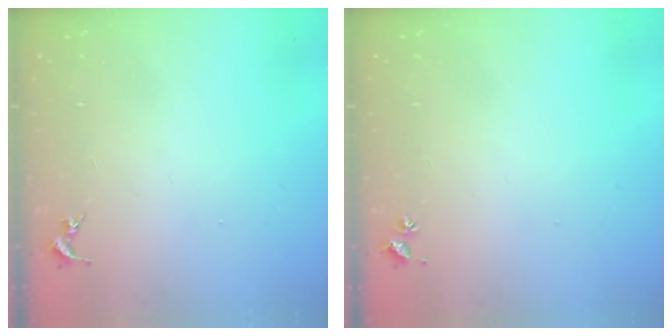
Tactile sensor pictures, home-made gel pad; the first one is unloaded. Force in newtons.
{"total": 2.0, "press": 2.0, "slide": 0.3}